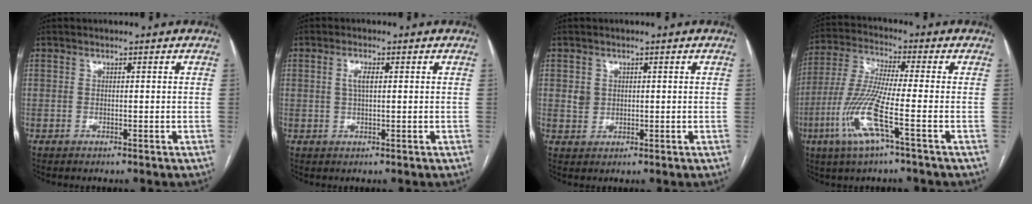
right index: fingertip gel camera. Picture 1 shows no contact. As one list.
[{"total": 2.3, "force": [0.5, 0.6, 2.2], "torque": [-0.045, 0.004, 0.010]}, {"total": 2.2, "force": [0.5, 2.0, 0.7], "torque": [-0.014, 0.004, 0.014]}, {"total": 11.6, "force": [-4.4, 0.0, 10.8], "torque": [-0.234, -0.014, -0.093]}]